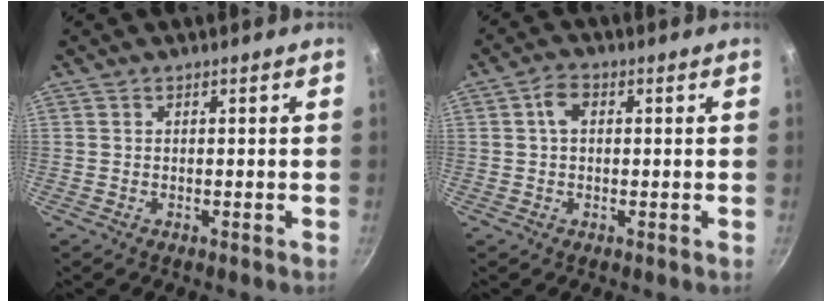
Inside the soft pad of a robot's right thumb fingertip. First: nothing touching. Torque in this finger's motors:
{"motor_torque": [-0.04, 0.03, 0.57, -0.18, 0.06]}